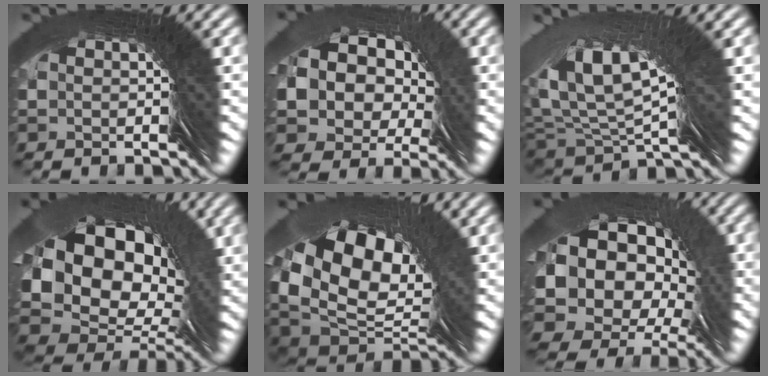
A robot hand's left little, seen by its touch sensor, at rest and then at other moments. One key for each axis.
{"total": 7.4, "fx": 3.4, "fy": 6.5, "fz": 1.0, "tx": -0.065, "ty": -0.001, "tz": 0.044}
{"total": 5.4, "fx": 3.0, "fy": 0.2, "fz": 4.5, "tx": -0.083, "ty": 0.031, "tz": 0.047}
{"total": 7.3, "fx": -0.1, "fy": 6.3, "fz": 3.8, "tx": -0.082, "ty": -0.013, "tz": -0.001}
{"total": 8.5, "fx": 0.8, "fy": 5.5, "fz": 6.4, "tx": -0.105, "ty": -0.007, "tz": 0.010}
{"total": 11.0, "fx": 1.5, "fy": 10.3, "fz": 3.5, "tx": -0.124, "ty": -0.013, "tz": 0.022}